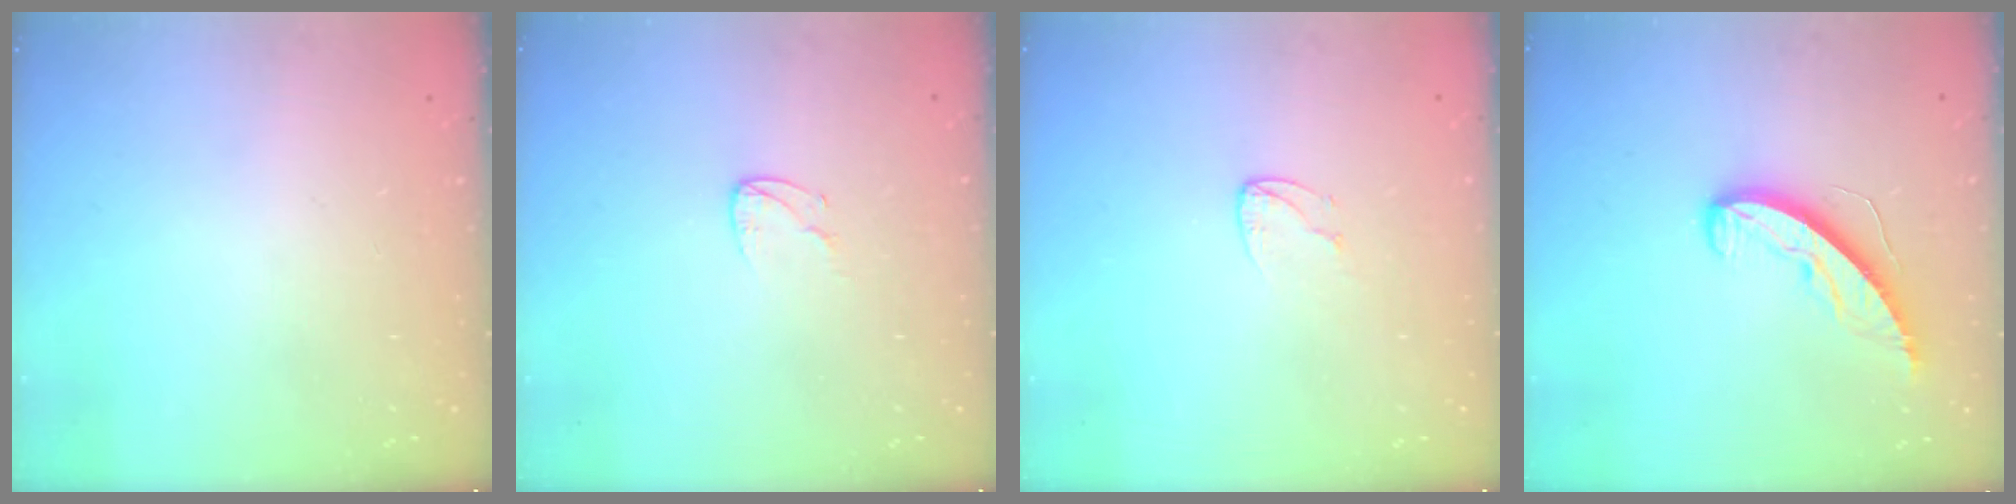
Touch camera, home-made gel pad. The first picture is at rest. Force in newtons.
{"total": 4.3, "press": 4.3, "slide": 0.4}
{"total": 4.0, "press": 4.0, "slide": 0.4}
{"total": 8.4, "press": 8.4, "slide": 0.6}